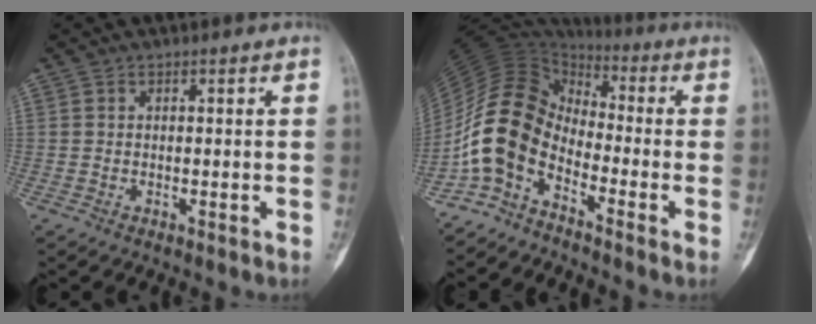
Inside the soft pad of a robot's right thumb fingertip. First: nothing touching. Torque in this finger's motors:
{"motor_torque": [0.58, 0.54, 1.74, -1.03, 0.53]}